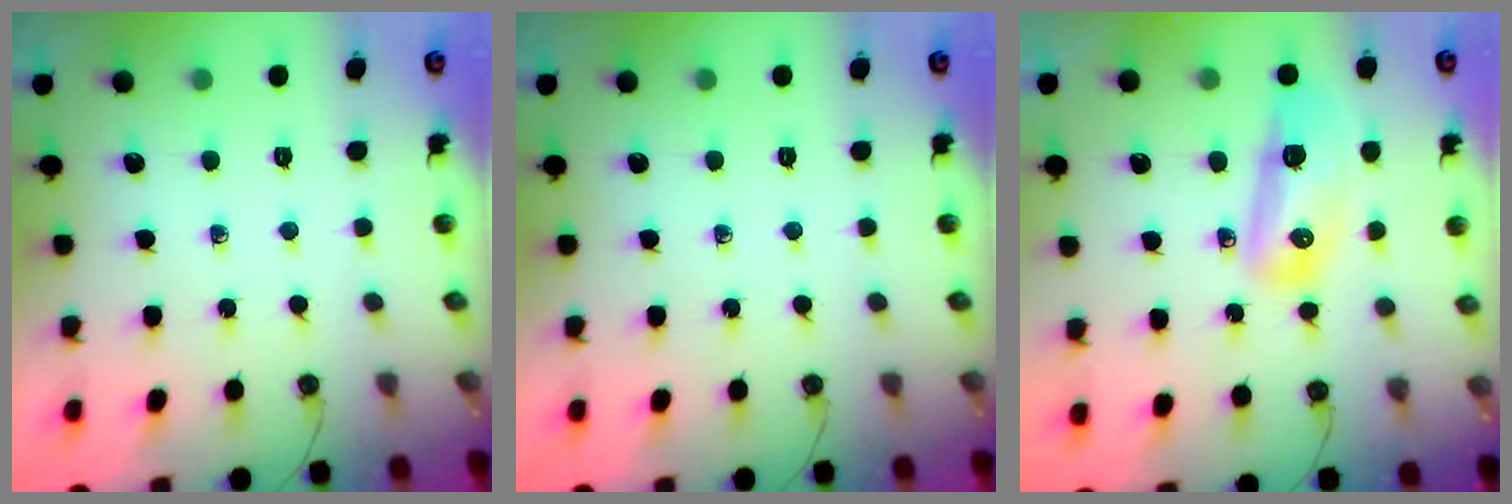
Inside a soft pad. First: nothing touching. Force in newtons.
{"total": 0.0}
{"total": 12.0, "press": 11.8, "slide": 2.1}